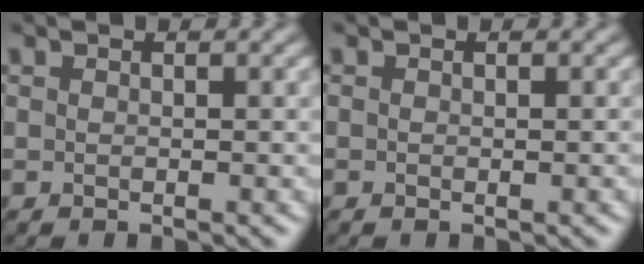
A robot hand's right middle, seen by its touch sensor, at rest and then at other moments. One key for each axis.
{"total": 0.0}